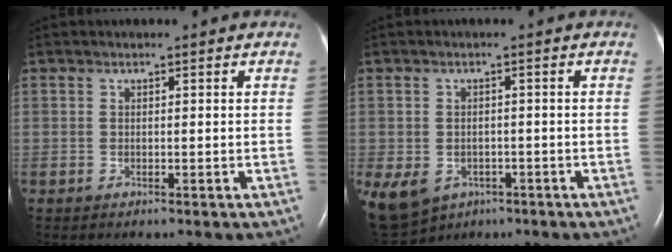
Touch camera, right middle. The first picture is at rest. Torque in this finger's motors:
{"motor_torque": [1.72, -0.42, 1.05, 0.21]}